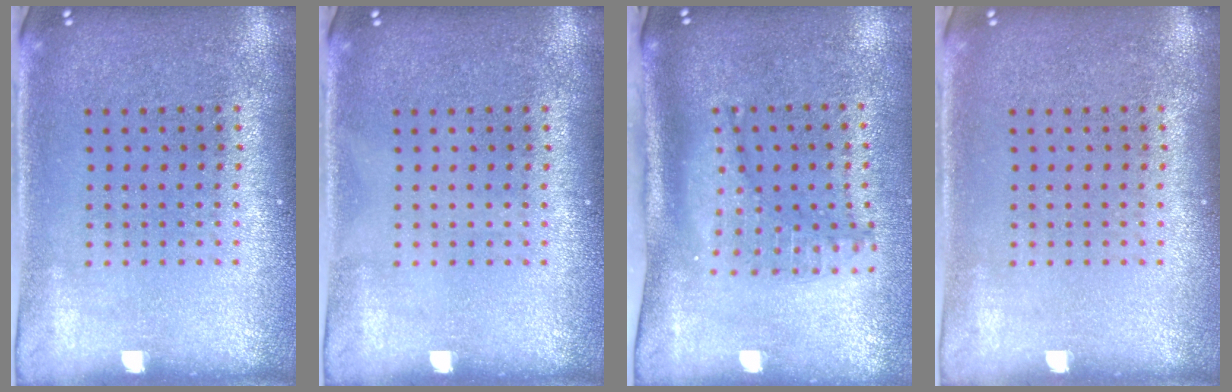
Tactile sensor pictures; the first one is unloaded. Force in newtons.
{"total": 0.0}
{"total": 1.4, "press": 1.3, "slide": 0.6}
{"total": 0.0}